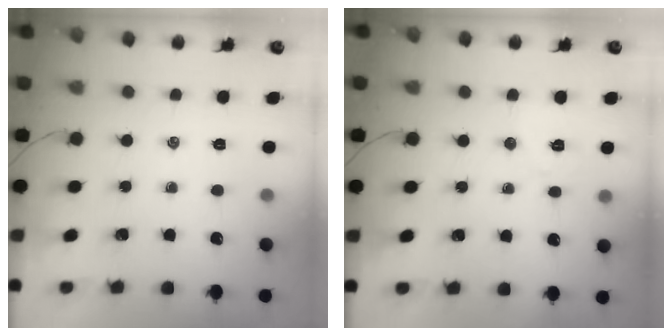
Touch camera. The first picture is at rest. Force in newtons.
{"total": 5.8, "press": 5.7, "slide": 1.0}